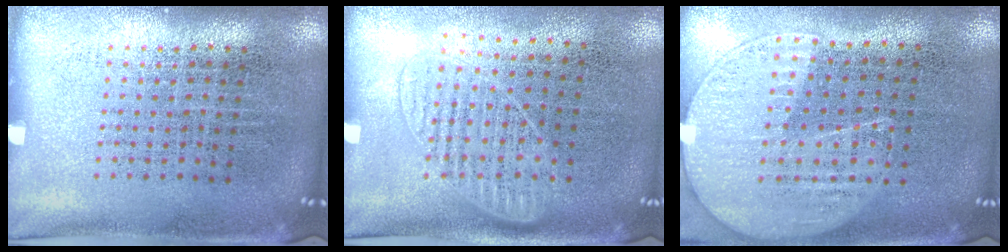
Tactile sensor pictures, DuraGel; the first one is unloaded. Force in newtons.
{"total": 1.2, "press": 1.1, "slide": 0.6}
{"total": 1.1, "press": 1.0, "slide": 0.4}